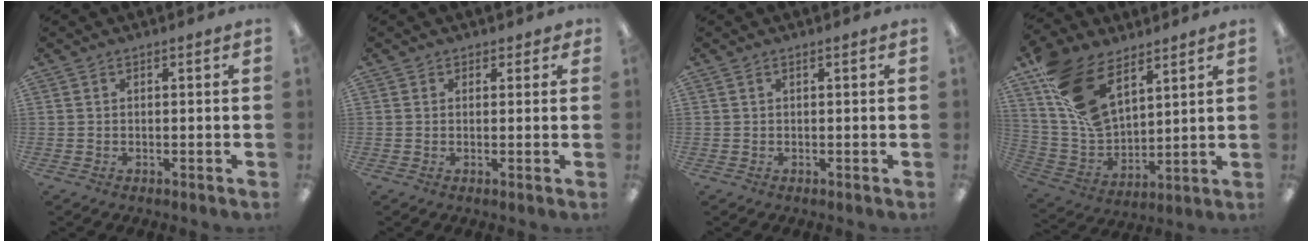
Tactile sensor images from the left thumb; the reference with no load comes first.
{"total": 1.5, "force": [0.8, 1.2, 0.1], "torque": [0.006, -0.001, 0.014]}
{"total": 0.0}
{"total": 18.3, "force": [10.1, 10.2, 11.4], "torque": [-0.242, -0.033, 0.192]}